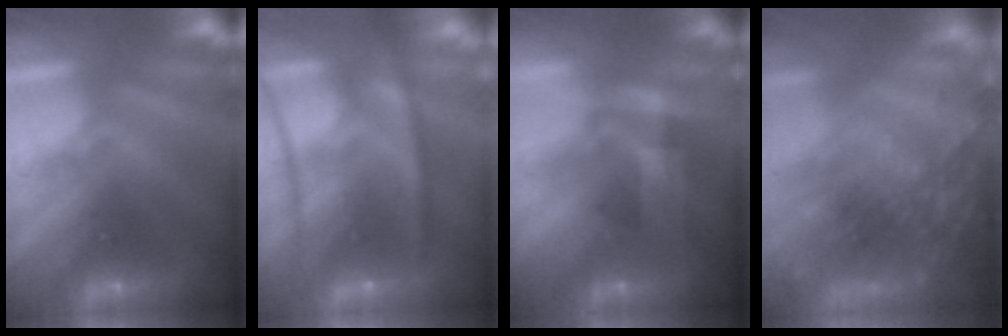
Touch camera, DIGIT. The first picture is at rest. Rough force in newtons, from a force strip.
{"total": 7.6}
{"total": 4.8}
{"total": 8.8}